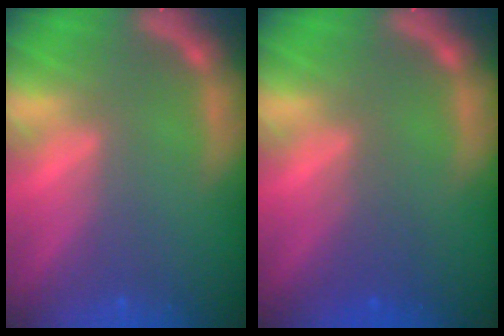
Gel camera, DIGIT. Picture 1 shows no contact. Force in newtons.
{"total": 2.0}